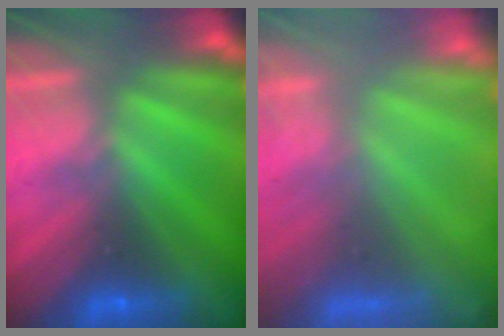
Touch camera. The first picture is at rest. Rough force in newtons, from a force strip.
{"total": 8.8}